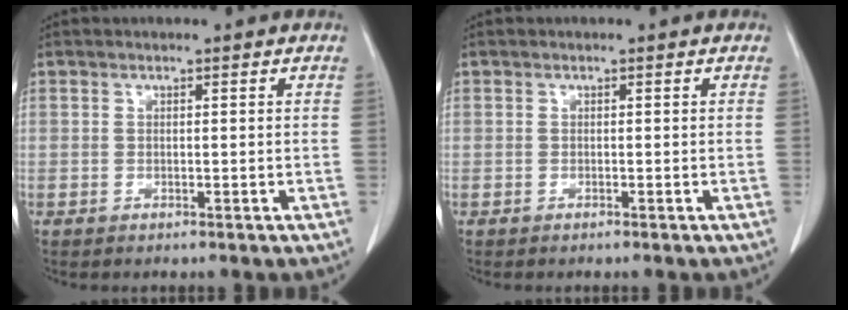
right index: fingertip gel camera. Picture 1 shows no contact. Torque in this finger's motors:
{"motor_torque": [-0.02, 0.00, 0.00, 0.01]}